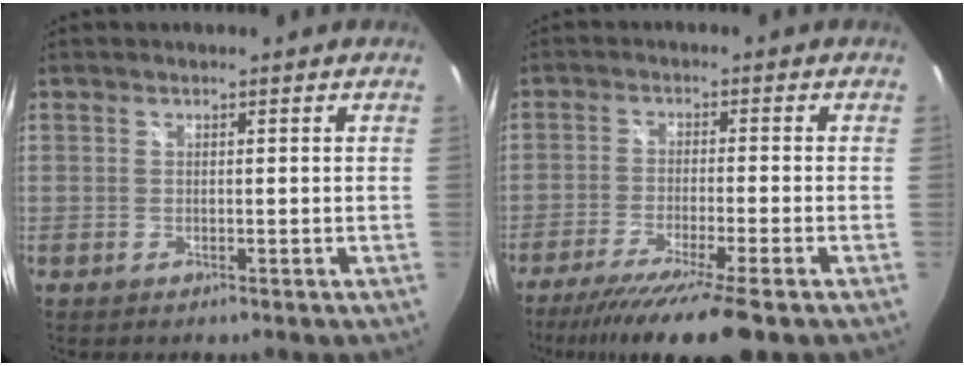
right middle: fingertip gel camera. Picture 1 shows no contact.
{"total": 13.4, "force": [-10.5, -0.7, 8.2], "torque": [-0.160, -0.042, -0.170]}